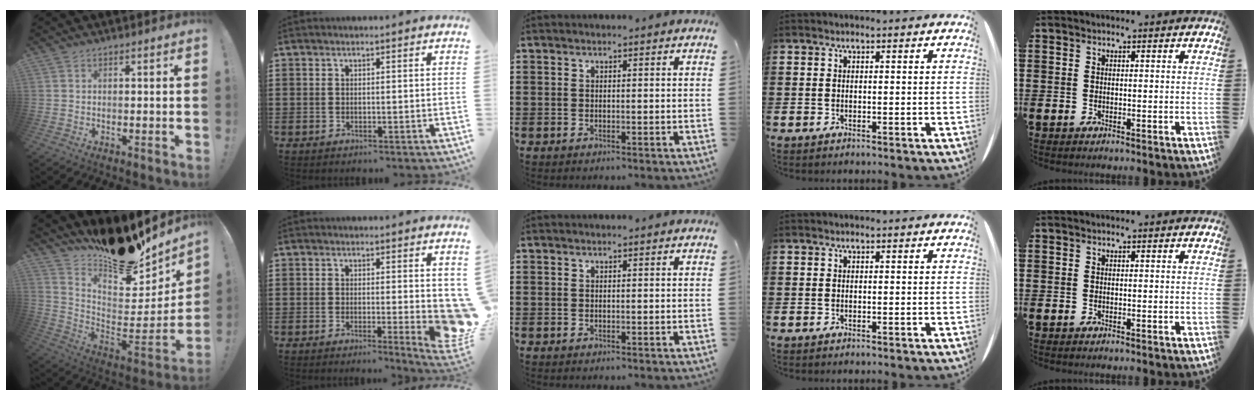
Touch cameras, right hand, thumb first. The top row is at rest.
{"thumb": {"total": 16.6, "force": [13.9, 5.5, 7.3], "torque": [-0.092, -0.130, 0.229]}, "index": {"total": 5.2, "force": [-0.2, 1.9, 4.9], "torque": [-0.055, -0.012, 0.001]}}